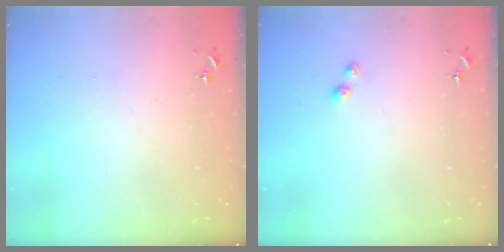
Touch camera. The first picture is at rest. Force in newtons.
{"total": 3.2, "press": 3.1, "slide": 0.4}